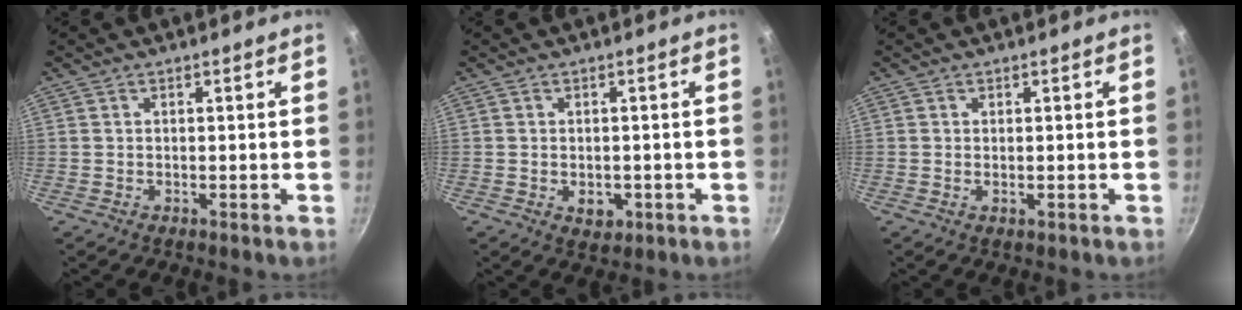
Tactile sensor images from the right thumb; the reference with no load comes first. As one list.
[{"total": 3.3, "force": [-0.8, 2.5, 2.1], "torque": [-0.019, 0.003, -0.005]}, {"total": 0.7, "force": [0.0, 0.2, 0.7], "torque": [-0.013, -0.002, 0.000]}]